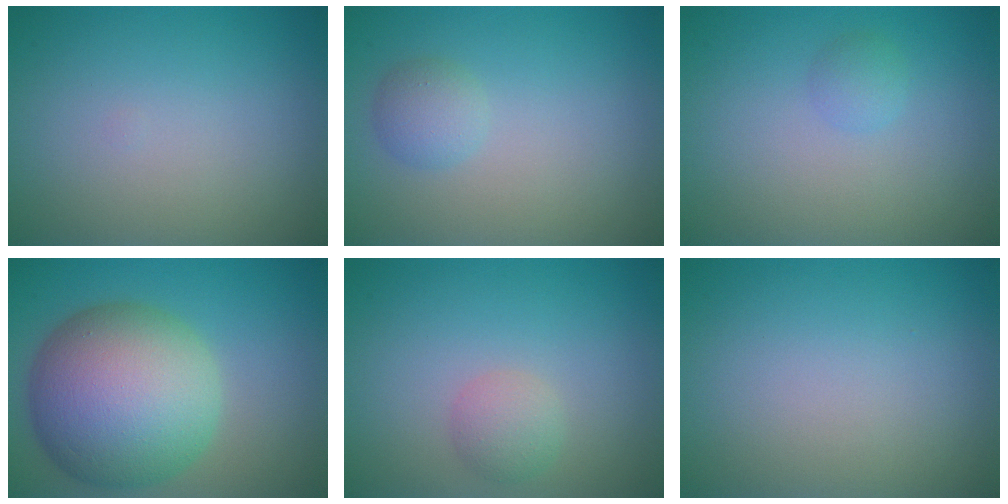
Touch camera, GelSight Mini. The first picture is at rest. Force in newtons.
{"total": 1.7, "press": 1.7, "slide": 0.0}
{"total": 1.1, "press": 1.1, "slide": 0.0}
{"total": 13.0, "press": 13.0, "slide": 0.4}
{"total": 1.9, "press": 1.9, "slide": 0.1}
{"total": 0.0}